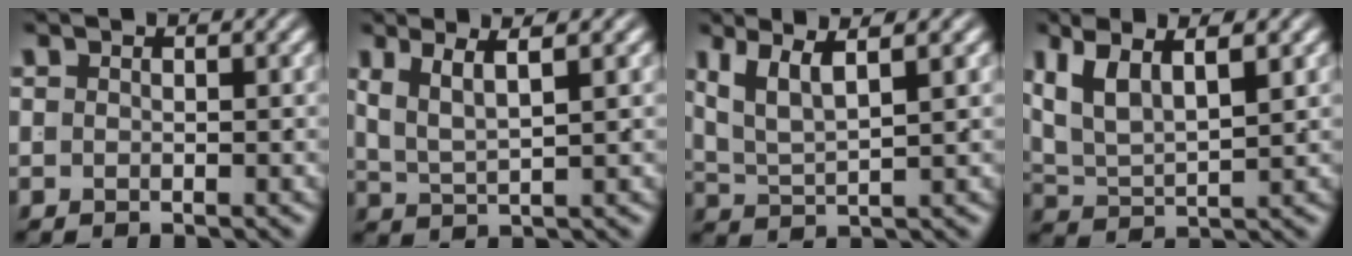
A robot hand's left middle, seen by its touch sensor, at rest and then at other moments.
{"total": 3.3, "force": [1.3, 1.1, 2.8], "torque": [-0.053, -0.008, 0.031]}
{"total": 5.5, "force": [2.3, 3.2, 3.8], "torque": [-0.080, -0.004, 0.041]}
{"total": 6.4, "force": [2.1, 4.3, 4.3], "torque": [-0.098, -0.005, 0.038]}